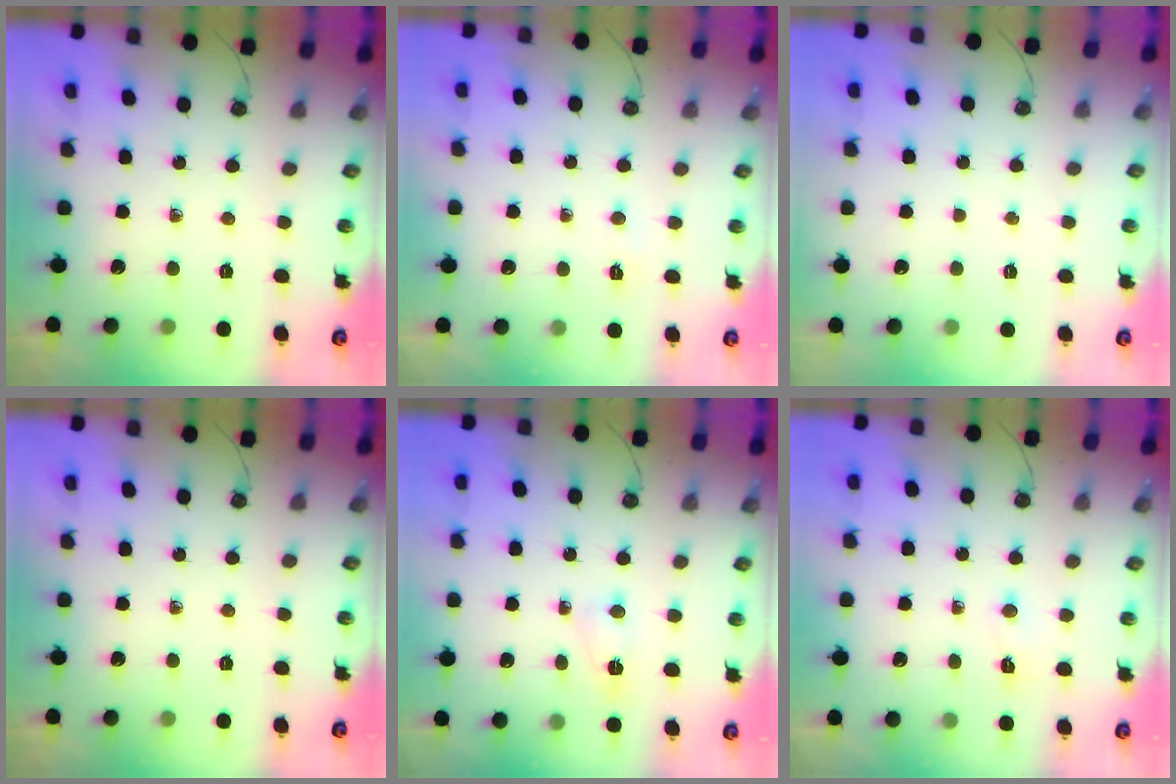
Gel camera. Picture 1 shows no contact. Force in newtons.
{"total": 2.9, "press": 2.6, "slide": 1.4}
{"total": 1.0, "press": 1.0, "slide": 0.0}
{"total": 0.0}
{"total": 4.0, "press": 4.0, "slide": 0.6}
{"total": 2.8, "press": 2.7, "slide": 0.5}